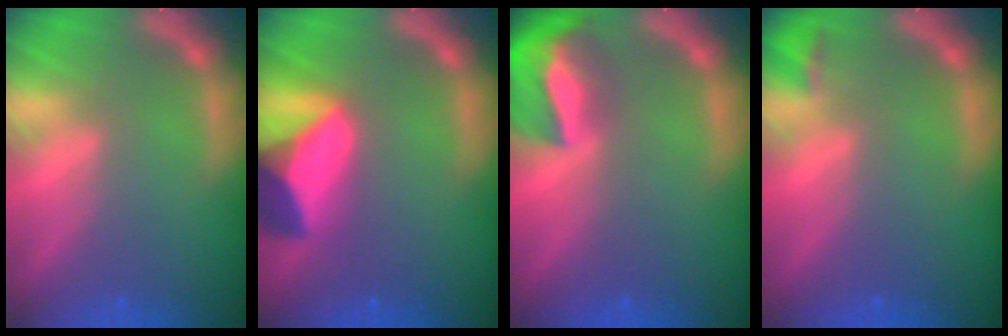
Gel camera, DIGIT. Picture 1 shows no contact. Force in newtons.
{"total": 10.0}
{"total": 9.0}
{"total": 1.4}